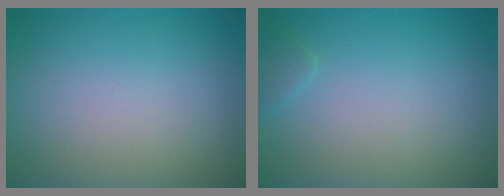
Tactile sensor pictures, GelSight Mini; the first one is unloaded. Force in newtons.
{"total": 0.8, "press": 0.8, "slide": 0.1}